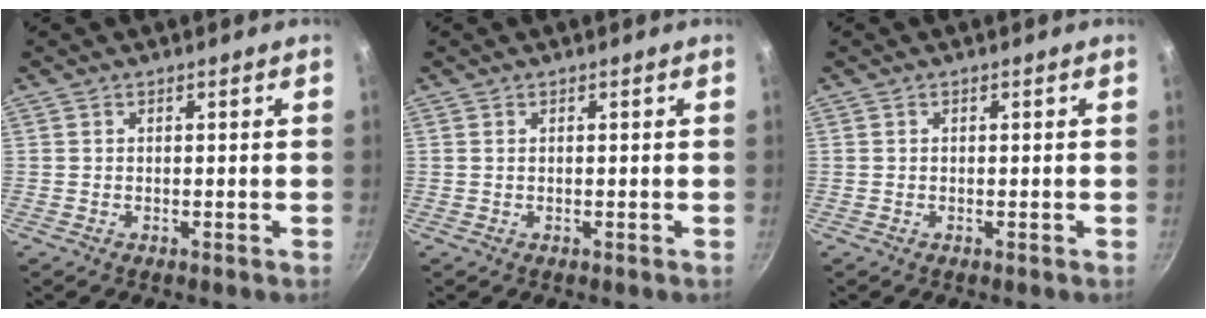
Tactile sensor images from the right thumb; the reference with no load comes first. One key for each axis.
{"total": 0.0}
{"total": 0.0}